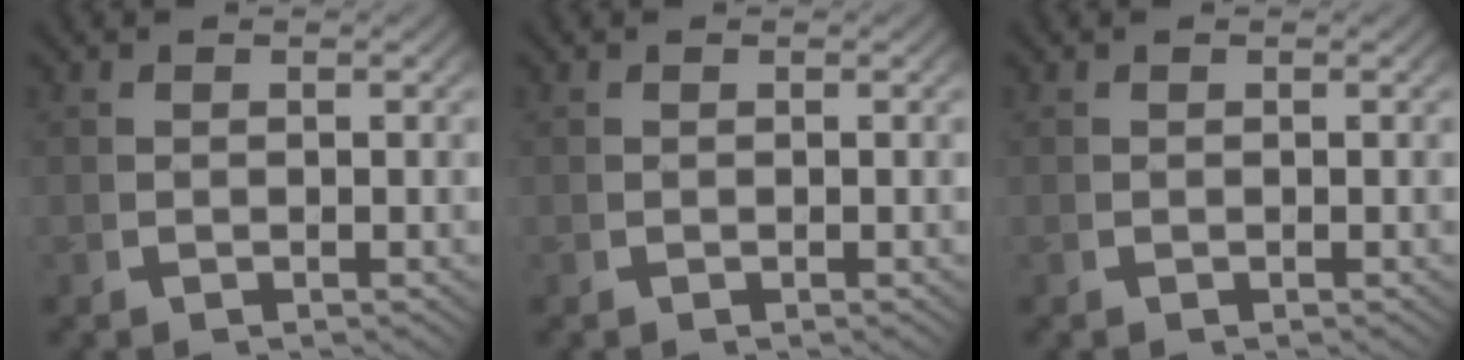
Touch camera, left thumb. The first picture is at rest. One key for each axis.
{"total": 0.0}
{"total": 0.0}